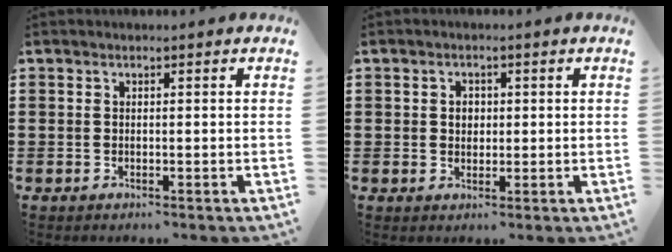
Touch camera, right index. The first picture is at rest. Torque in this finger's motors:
{"motor_torque": [0.03, -0.02, 0.03, 0.02]}